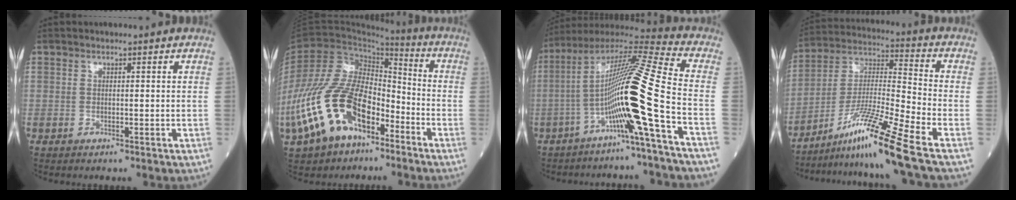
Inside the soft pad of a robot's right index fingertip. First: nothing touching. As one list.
[{"total": 18.1, "force": [-8.9, 8.8, 13.0], "torque": [-0.282, 0.005, -0.162]}, {"total": 16.4, "force": [-5.0, -1.6, 15.5], "torque": [-0.291, 0.012, -0.104]}, {"total": 14.2, "force": [-9.7, -2.5, 10.0], "torque": [-0.196, -0.016, -0.174]}]